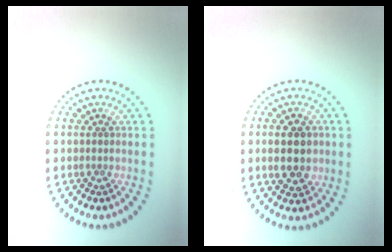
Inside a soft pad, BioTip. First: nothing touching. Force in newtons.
{"total": 4.5, "press": 4.5, "slide": 0.1}